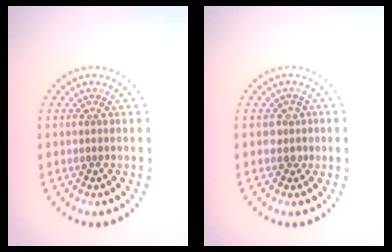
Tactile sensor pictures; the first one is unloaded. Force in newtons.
{"total": 1.5, "press": 1.2, "slide": 0.8}